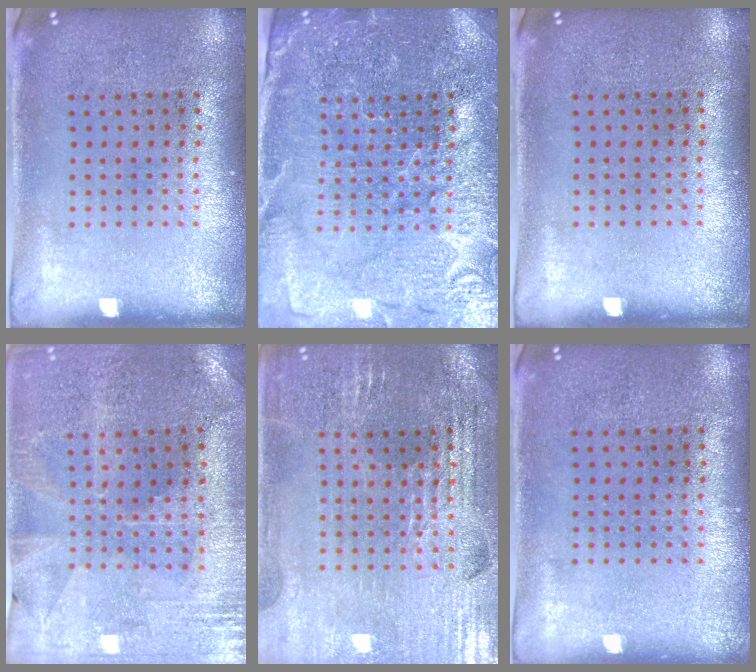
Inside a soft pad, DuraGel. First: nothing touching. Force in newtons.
{"total": 4.0, "press": 3.8, "slide": 1.3}
{"total": 0.0}
{"total": 0.7, "press": 0.6, "slide": 0.3}
{"total": 2.8, "press": 2.7, "slide": 0.5}
{"total": 0.0}